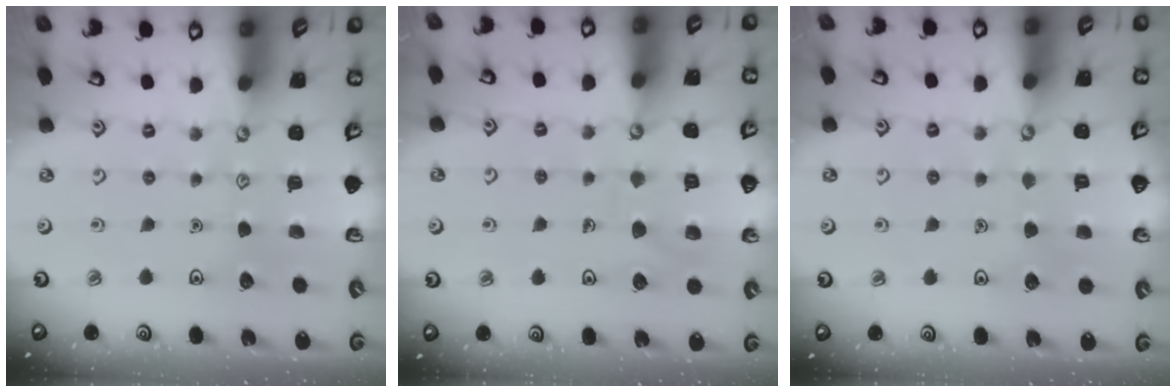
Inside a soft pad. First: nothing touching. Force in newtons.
{"total": 7.5, "press": 7.5, "slide": 0.7}
{"total": 3.2, "press": 3.2, "slide": 0.2}